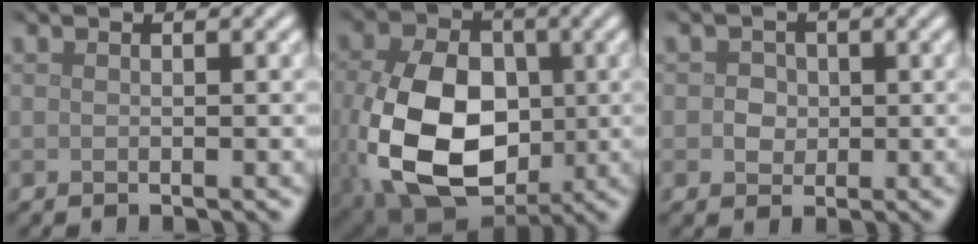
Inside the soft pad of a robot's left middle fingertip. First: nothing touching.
{"total": 13.7, "force": [-1.5, 9.5, 9.8], "torque": [-0.219, -0.035, -0.014]}
{"total": 1.7, "force": [0.0, 1.5, 0.6], "torque": [0.001, -0.001, -0.004]}